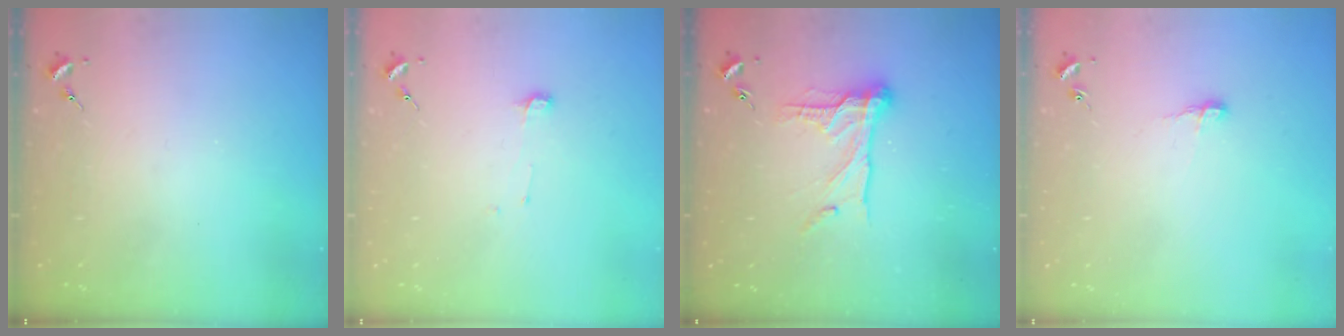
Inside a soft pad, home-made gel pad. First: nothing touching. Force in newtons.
{"total": 4.0, "press": 4.0, "slide": 0.5}
{"total": 14.2, "press": 14.2, "slide": 1.0}
{"total": 5.7, "press": 5.6, "slide": 0.6}